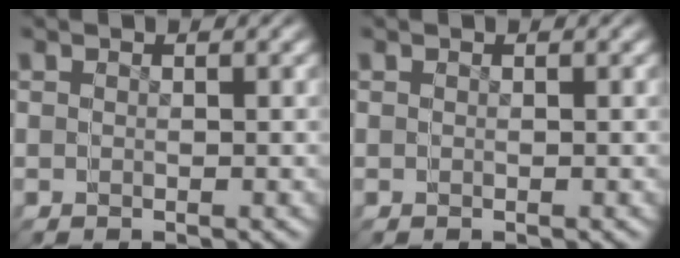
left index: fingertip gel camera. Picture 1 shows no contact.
{"total": 0.0}